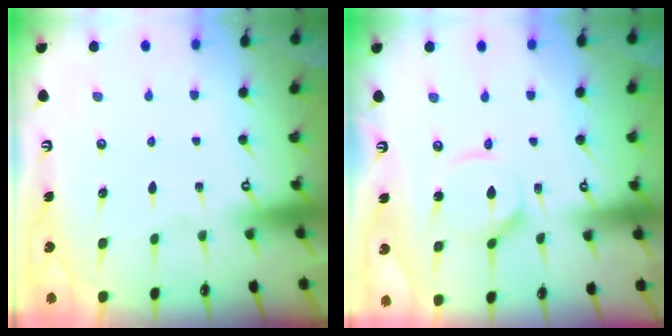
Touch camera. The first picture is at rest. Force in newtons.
{"total": 7.4, "press": 7.3, "slide": 0.8}